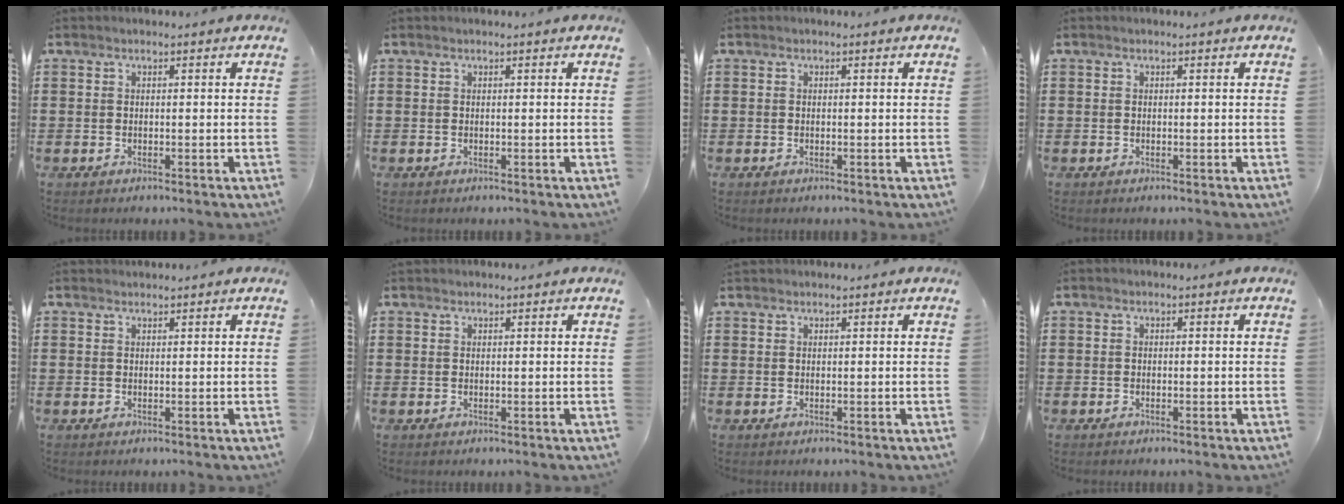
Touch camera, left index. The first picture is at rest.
{"total": 0.0}
{"total": 0.0}
{"total": 0.0}
{"total": 0.9, "force": [0.9, 0.0, 0.0], "torque": [-0.002, -0.001, 0.018]}
{"total": 0.7, "force": [0.6, 0.1, 0.2], "torque": [-0.005, -0.001, 0.014]}
{"total": 0.8, "force": [0.7, 0.0, 0.2], "torque": [-0.006, -0.001, 0.015]}
{"total": 0.0}